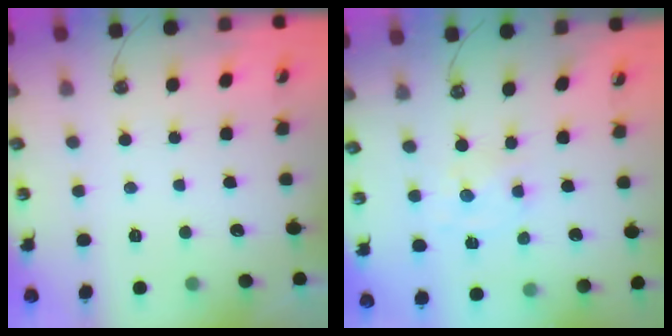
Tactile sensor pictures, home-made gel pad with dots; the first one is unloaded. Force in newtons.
{"total": 0.8, "press": 0.8, "slide": 0.1}